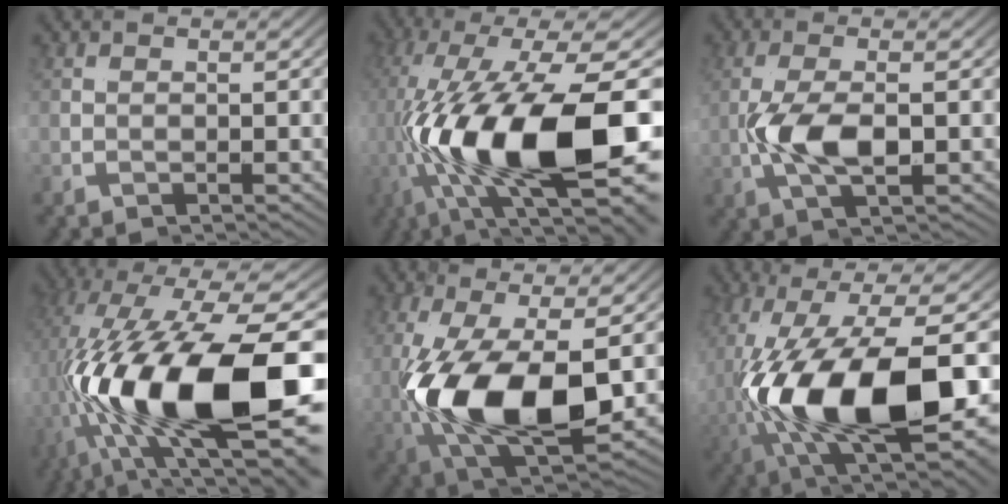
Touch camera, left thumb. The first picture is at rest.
{"total": 17.4, "force": [-2.9, 6.7, 15.8], "torque": [-0.351, -0.023, -0.024]}
{"total": 4.6, "force": [-0.9, 1.6, 4.2], "torque": [-0.106, -0.001, -0.022]}
{"total": 19.1, "force": [-2.6, 7.7, 17.2], "torque": [-0.370, -0.021, -0.021]}
{"total": 13.3, "force": [-2.6, 6.6, 11.2], "torque": [-0.273, -0.041, -0.026]}
{"total": 16.7, "force": [-4.1, 6.7, 14.8], "torque": [-0.331, -0.035, -0.035]}